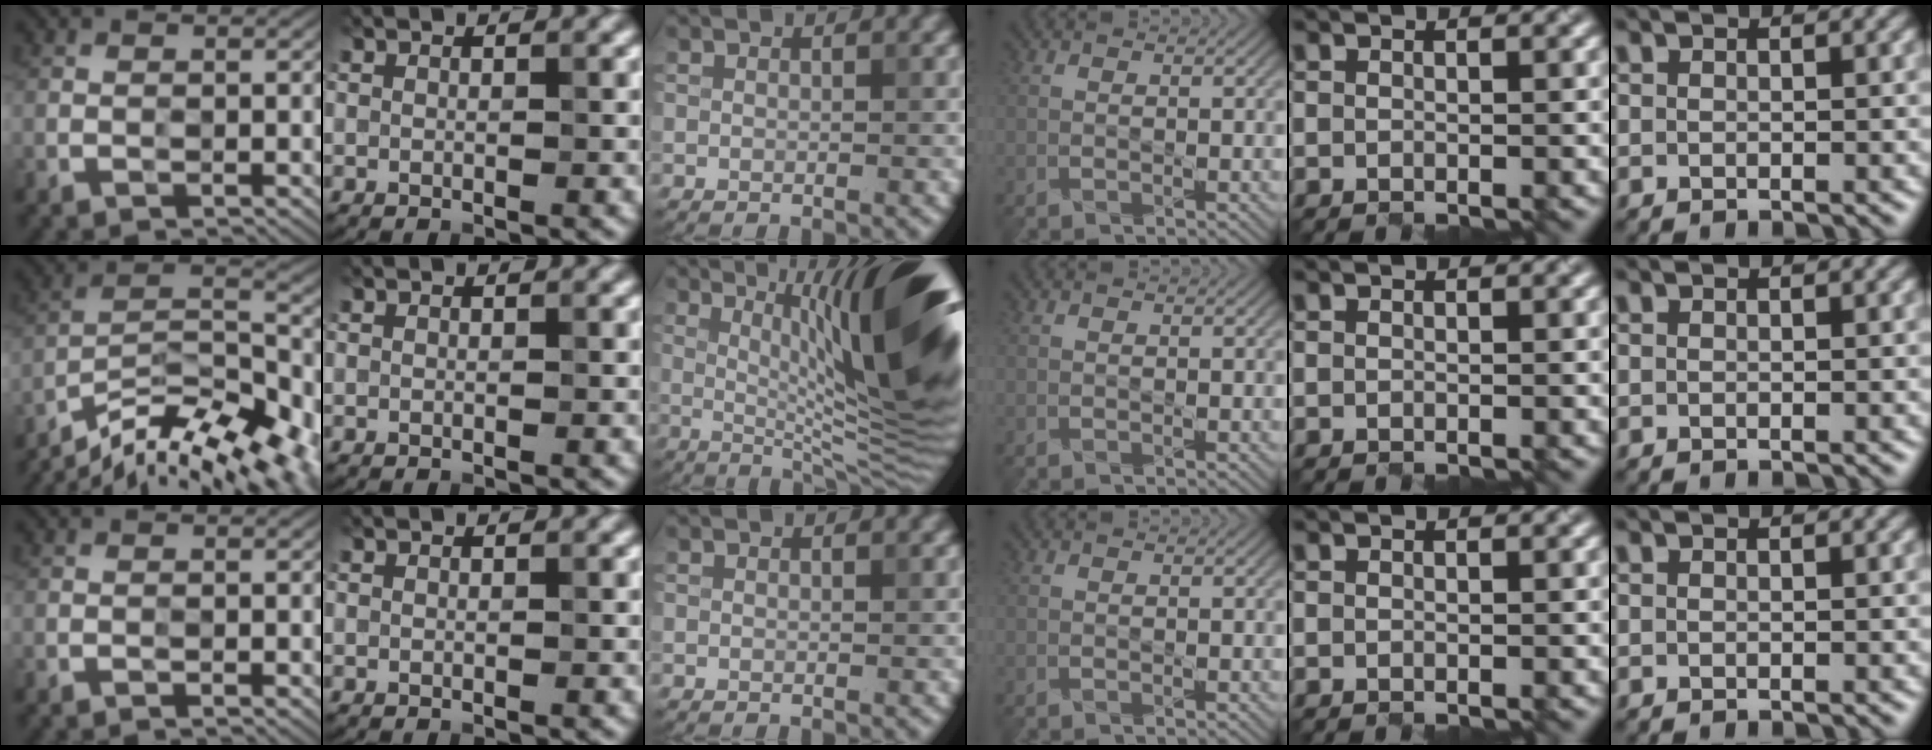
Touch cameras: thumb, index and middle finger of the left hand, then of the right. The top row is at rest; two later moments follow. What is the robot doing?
{"motion": "close", "object": "hinged tin"}